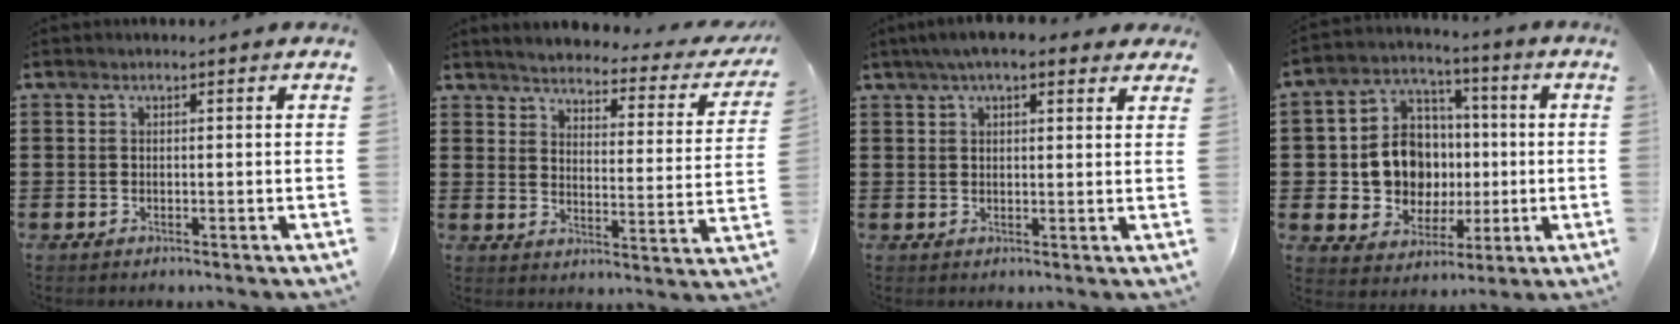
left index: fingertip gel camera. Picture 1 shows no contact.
{"total": 3.2, "force": [3.0, 0.0, 1.0], "torque": [-0.040, -0.027, 0.043]}
{"total": 4.9, "force": [3.5, 1.4, 3.1], "torque": [-0.068, 0.006, 0.063]}
{"total": 10.3, "force": [-0.3, 9.4, 4.2], "torque": [-0.121, 0.008, 0.002]}